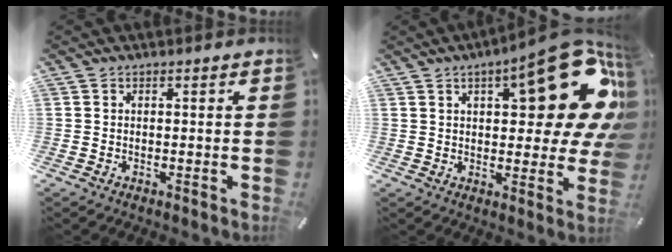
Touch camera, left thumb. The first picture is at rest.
{"total": 22.7, "force": [9.1, 8.6, 19.0], "torque": [-0.238, -0.052, 0.140]}